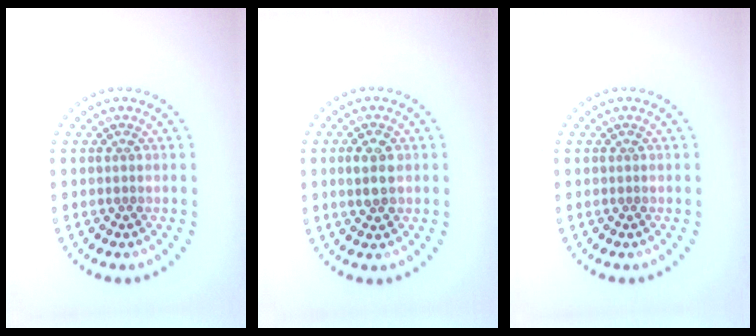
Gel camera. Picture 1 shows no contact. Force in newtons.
{"total": 2.2, "press": 2.2, "slide": 0.0}
{"total": 0.0}